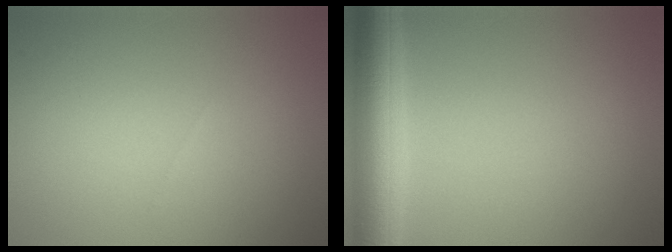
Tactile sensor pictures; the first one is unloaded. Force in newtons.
{"total": 5.9, "press": 5.9, "slide": 0.2}